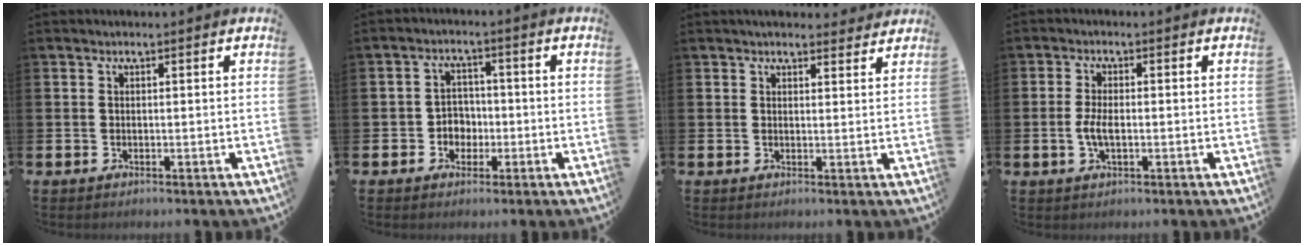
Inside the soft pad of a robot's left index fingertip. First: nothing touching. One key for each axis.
{"total": 3.3, "fx": -1.0, "fy": 3.0, "fz": 1.1, "tx": -0.020, "ty": 0.002, "tz": -0.027}
{"total": 2.6, "fx": 2.5, "fy": 0.7, "fz": 0.1, "tx": 0.008, "ty": -0.015, "tz": 0.043}
{"total": 3.0, "fx": -0.5, "fy": 1.3, "fz": 2.7, "tx": -0.056, "ty": 0.000, "tz": -0.012}